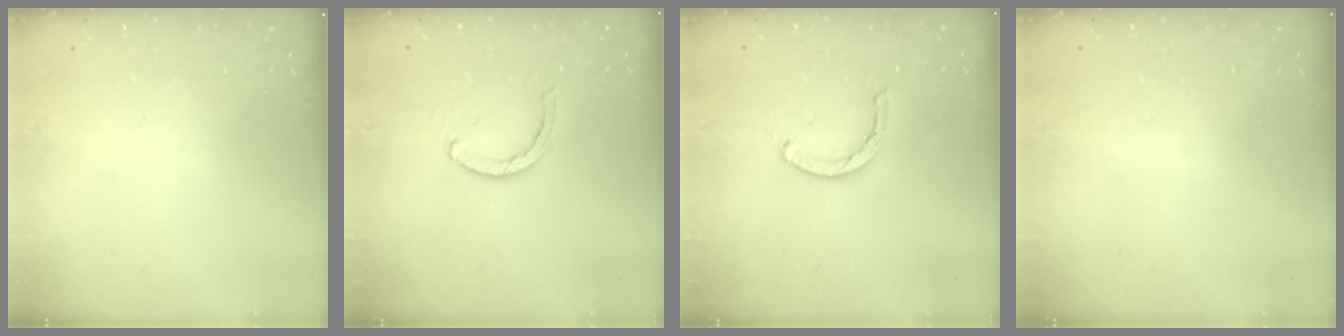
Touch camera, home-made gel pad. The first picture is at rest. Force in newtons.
{"total": 2.8, "press": 2.8, "slide": 0.2}
{"total": 3.6, "press": 3.5, "slide": 0.5}
{"total": 2.6, "press": 2.6, "slide": 0.2}